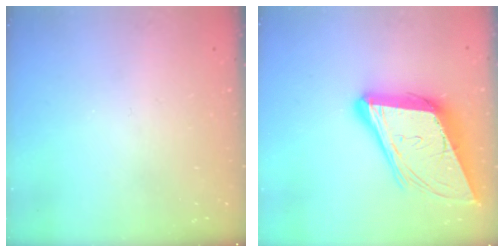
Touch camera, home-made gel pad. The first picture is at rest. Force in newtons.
{"total": 19.2, "press": 18.6, "slide": 4.7}